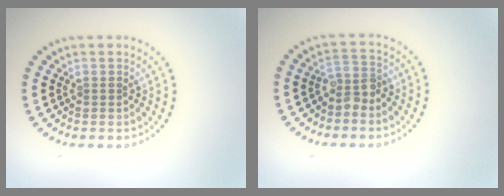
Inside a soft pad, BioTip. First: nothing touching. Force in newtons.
{"total": 1.9, "press": 1.6, "slide": 0.9}